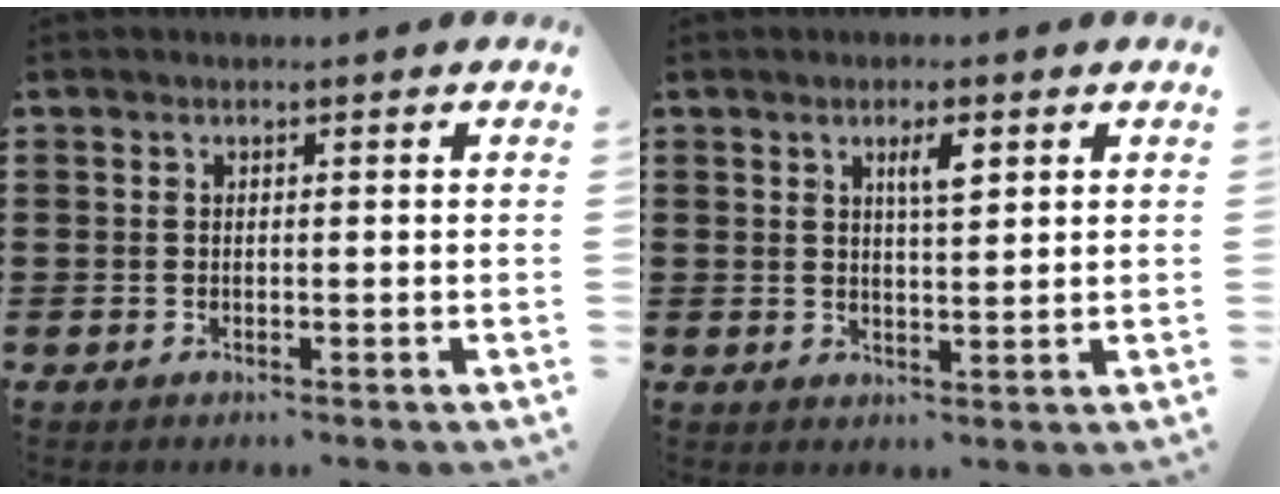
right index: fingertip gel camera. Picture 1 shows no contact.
{"total": 3.2, "force": [1.5, 0.8, 2.7], "torque": [-0.048, 0.003, 0.022]}